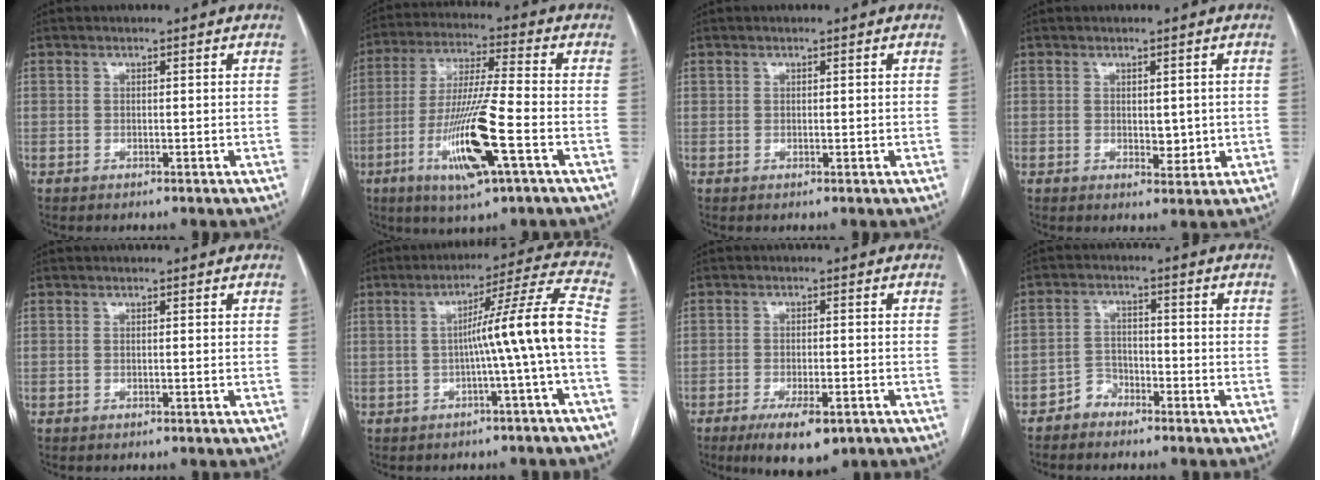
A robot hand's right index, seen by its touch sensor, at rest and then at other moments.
{"total": 14.5, "force": [-5.2, 0.6, 13.5], "torque": [-0.271, -0.019, -0.095]}
{"total": 0.5, "force": [0.2, 0.3, 0.4], "torque": [-0.009, -0.001, 0.004]}
{"total": 3.0, "force": [0.0, 1.7, 2.5], "torque": [-0.031, -0.006, 0.006]}
{"total": 0.0}
{"total": 10.4, "force": [-1.9, -2.1, 10.0], "torque": [-0.142, 0.022, -0.025]}
{"total": 8.1, "force": [-4.9, 2.4, 6.0], "torque": [-0.096, -0.013, -0.072]}
{"total": 3.1, "force": [-2.5, 1.9, 0.3], "torque": [0.000, 0.010, -0.047]}